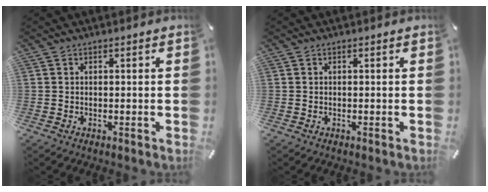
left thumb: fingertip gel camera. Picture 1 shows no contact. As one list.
[{"total": 0.0}]